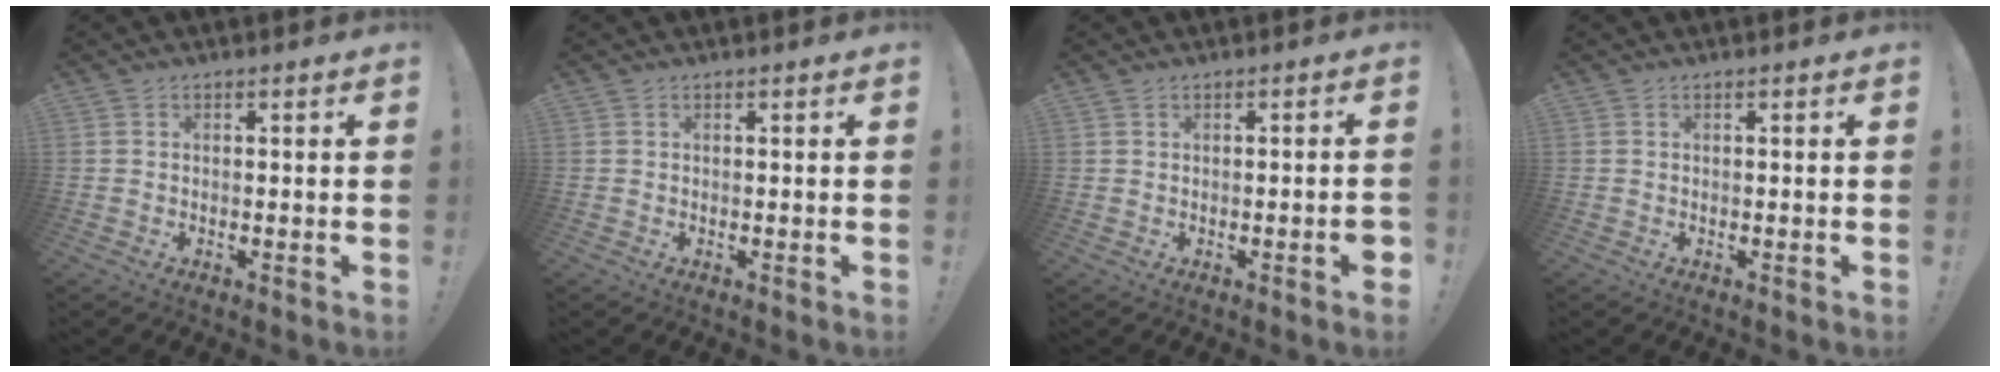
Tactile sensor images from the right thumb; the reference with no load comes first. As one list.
[{"total": 0.0}, {"total": 2.4, "force": [-1.1, 0.1, 2.1], "torque": [-0.026, -0.003, -0.018]}, {"total": 0.0}]